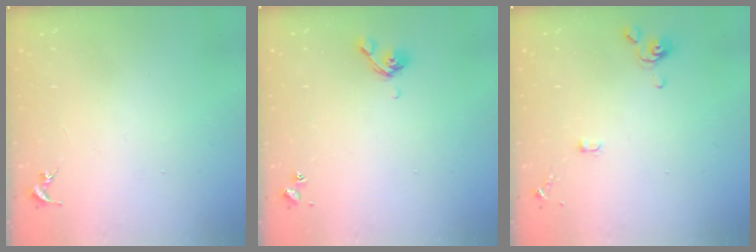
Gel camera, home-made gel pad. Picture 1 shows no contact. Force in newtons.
{"total": 6.1, "press": 6.0, "slide": 1.4}
{"total": 3.3, "press": 3.2, "slide": 0.7}